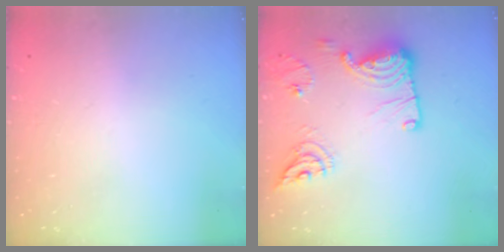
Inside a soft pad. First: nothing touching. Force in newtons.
{"total": 19.0, "press": 18.6, "slide": 4.0}